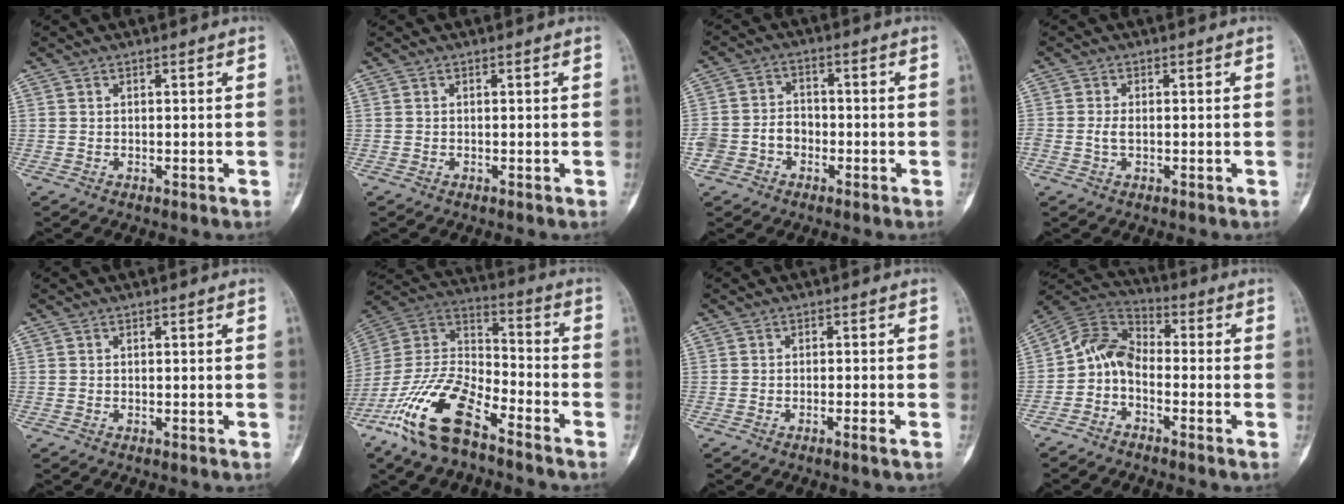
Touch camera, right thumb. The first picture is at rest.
{"total": 0.0}
{"total": 7.2, "force": [-2.4, 5.9, 3.2], "torque": [-0.050, 0.033, -0.043]}
{"total": 2.1, "force": [-0.2, 1.2, 1.6], "torque": [-0.035, 0.002, -0.003]}
{"total": 0.0}
{"total": 18.9, "force": [-11.8, 7.3, 12.8], "torque": [-0.255, 0.064, -0.225]}
{"total": 1.7, "force": [-1.0, -0.2, 1.4], "torque": [-0.032, 0.002, -0.020]}
{"total": 7.8, "force": [-2.4, 5.1, 5.4], "torque": [-0.094, 0.050, -0.066]}